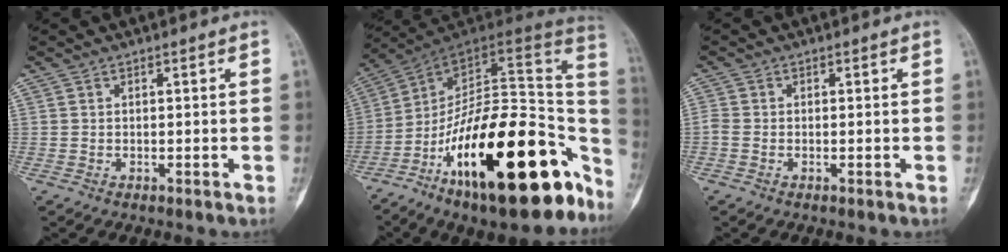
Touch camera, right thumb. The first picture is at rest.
{"total": 33.2, "force": [-13.7, 14.2, 26.8], "torque": [-0.293, 0.080, -0.212]}
{"total": 1.4, "force": [-0.4, 1.0, 0.9], "torque": [-0.019, 0.000, -0.015]}